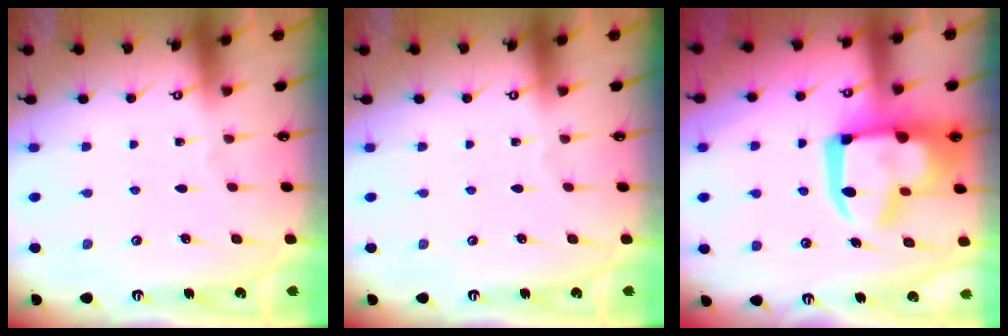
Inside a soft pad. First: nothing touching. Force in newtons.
{"total": 0.0}
{"total": 21.6, "press": 21.5, "slide": 2.1}